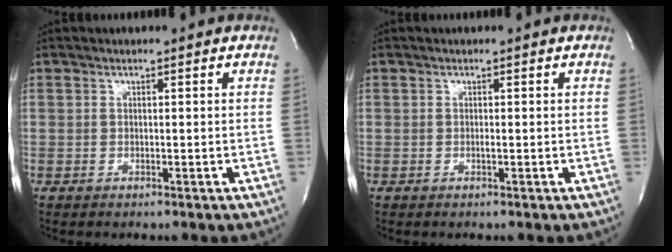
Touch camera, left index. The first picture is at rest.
{"total": 0.0}